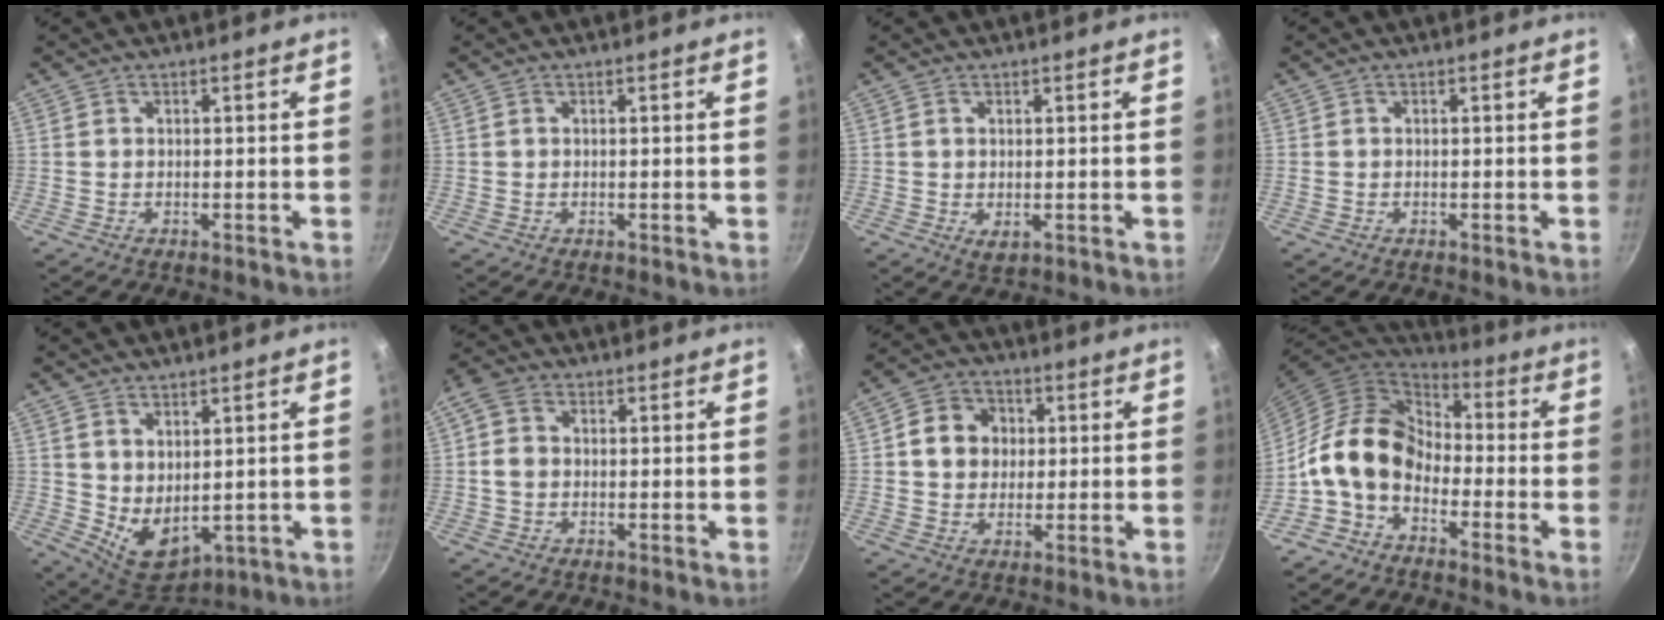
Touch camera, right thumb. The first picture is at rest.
{"total": 0.0}
{"total": 2.2, "force": [0.1, 1.3, 1.8], "torque": [-0.027, -0.007, 0.005]}
{"total": 0.0}
{"total": 7.9, "force": [1.9, 4.9, 5.9], "torque": [-0.075, -0.034, 0.054]}
{"total": 4.8, "force": [0.2, 3.7, 3.0], "torque": [-0.062, 0.009, -0.010]}
{"total": 8.5, "force": [1.4, 7.4, 4.0], "torque": [-0.038, 0.008, 0.012]}
{"total": 13.2, "force": [-4.0, 9.3, 8.5], "torque": [-0.134, 0.057, -0.104]}